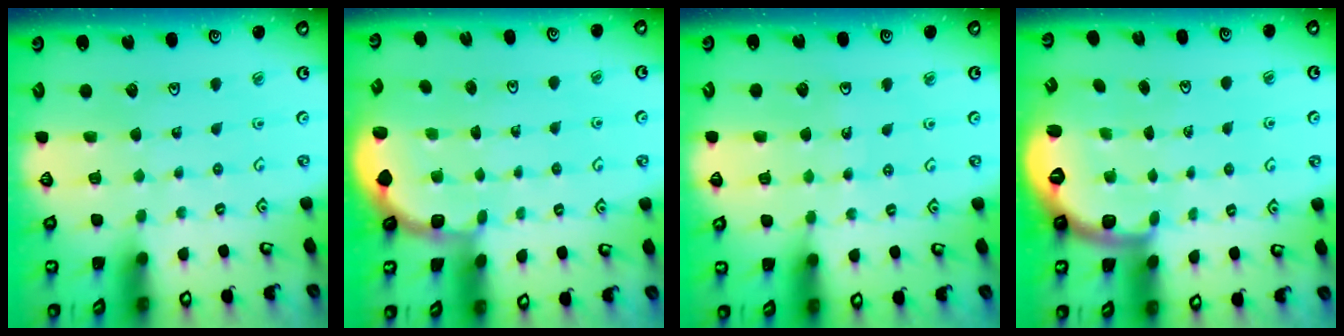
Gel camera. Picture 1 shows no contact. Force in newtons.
{"total": 1.8, "press": 1.7, "slide": 0.7}
{"total": 5.2, "press": 4.9, "slide": 1.5}
{"total": 2.5, "press": 1.9, "slide": 1.6}